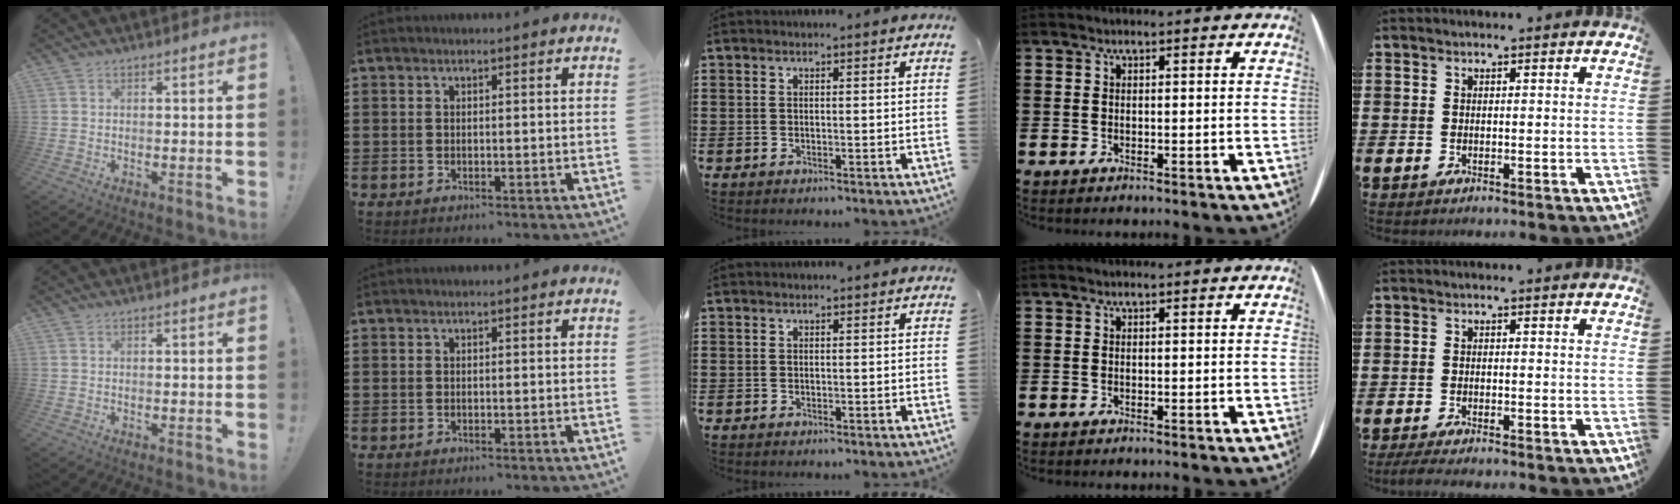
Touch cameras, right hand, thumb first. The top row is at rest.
{"little": {"total": 1.4, "force": [-1.2, 0.1, 0.8], "torque": [-0.015, -0.002, -0.022]}}